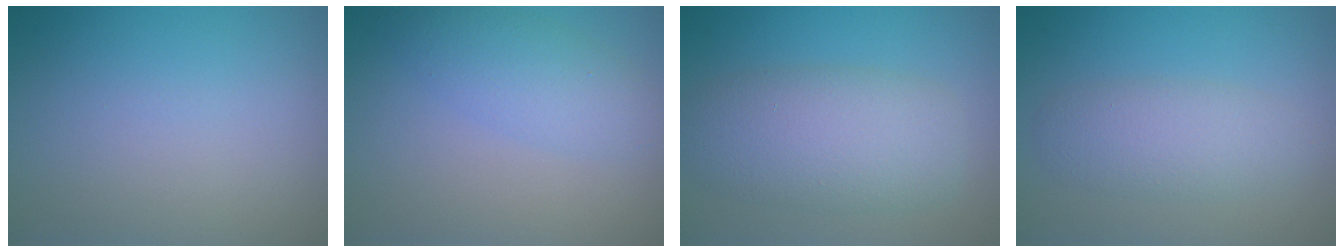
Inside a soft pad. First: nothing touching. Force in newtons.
{"total": 2.9, "press": 2.9, "slide": 0.0}
{"total": 6.5, "press": 6.5, "slide": 0.3}
{"total": 3.5, "press": 3.5, "slide": 0.3}